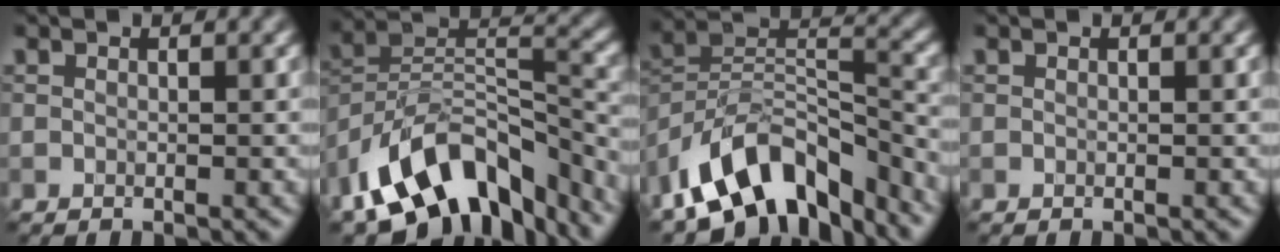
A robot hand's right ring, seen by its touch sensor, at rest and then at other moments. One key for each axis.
{"total": 12.3, "fx": -8.4, "fy": 6.0, "fz": 6.8, "tx": -0.121, "ty": 0.018, "tz": -0.156}
{"total": 11.1, "fx": -7.7, "fy": 5.2, "fz": 6.1, "tx": -0.099, "ty": 0.016, "tz": -0.146}
{"total": 0.0}